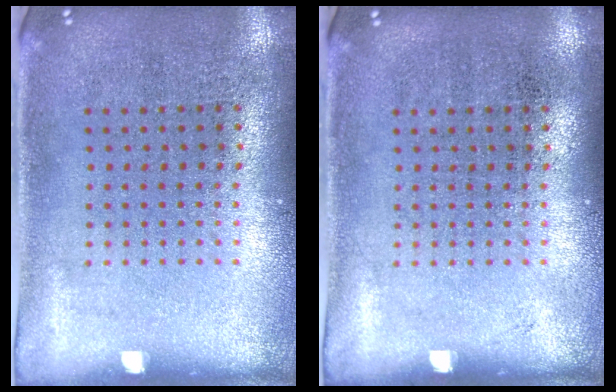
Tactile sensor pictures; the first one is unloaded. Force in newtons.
{"total": 0.0}